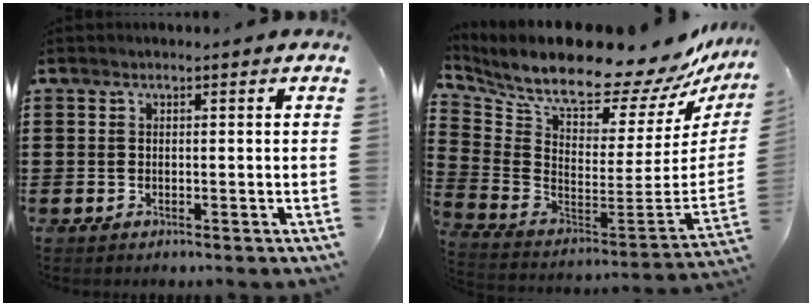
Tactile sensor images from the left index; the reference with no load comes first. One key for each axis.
{"total": 12.2, "fx": 10.4, "fy": 2.2, "fz": 6.0, "tx": -0.133, "ty": -0.090, "tz": 0.172}